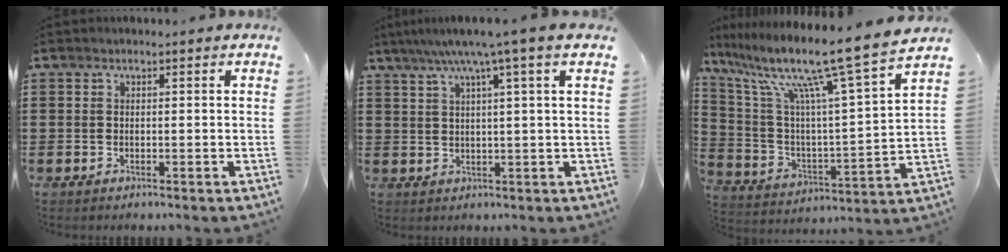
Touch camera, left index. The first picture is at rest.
{"total": 5.8, "force": [3.3, -0.8, 4.7], "torque": [-0.101, -0.006, 0.050]}
{"total": 13.3, "force": [10.3, -0.5, 8.3], "torque": [-0.189, -0.075, 0.158]}